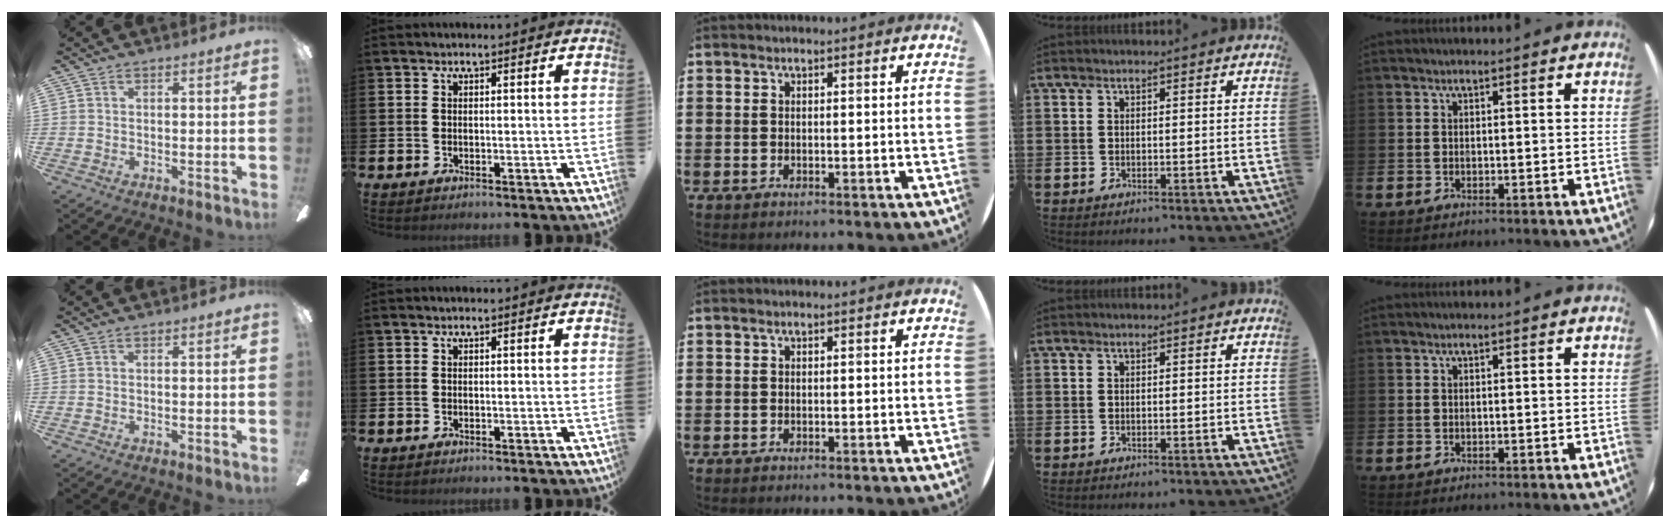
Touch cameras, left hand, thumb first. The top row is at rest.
{}